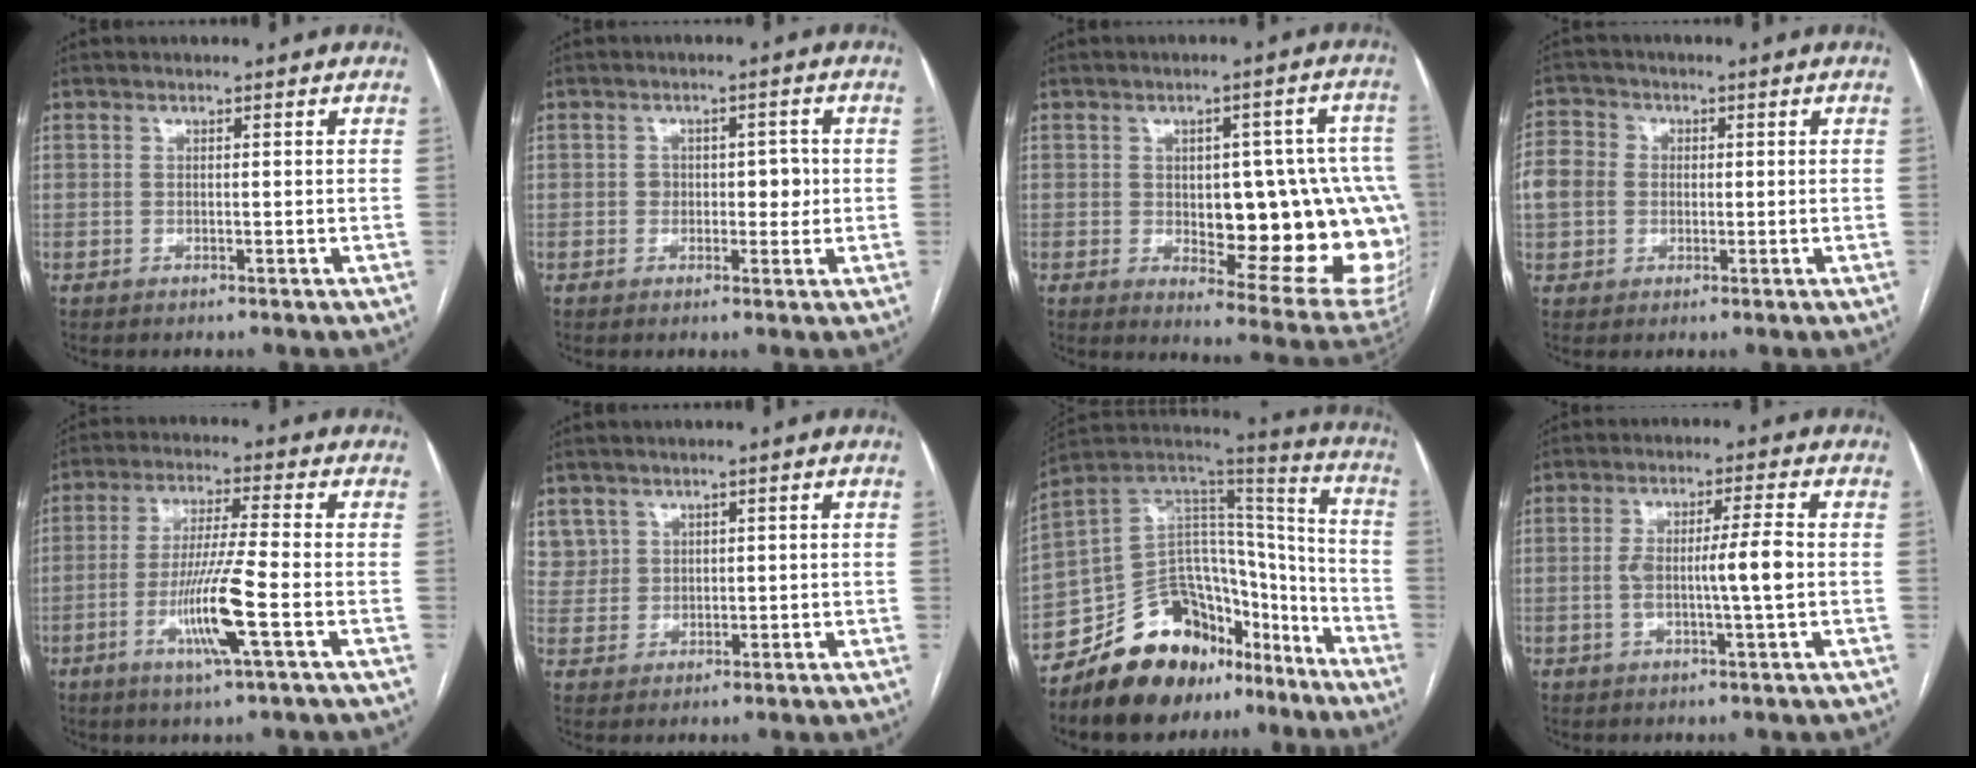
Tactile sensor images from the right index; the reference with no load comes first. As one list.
[{"total": 3.7, "force": [-0.1, 2.4, 2.8], "torque": [-0.030, 0.011, 0.001]}, {"total": 21.1, "force": [-1.7, 7.7, 19.6], "torque": [-0.156, 0.028, 0.006]}, {"total": 12.3, "force": [0.7, 11.2, 5.0], "torque": [-0.162, 0.044, 0.020]}, {"total": 10.1, "force": [-3.4, -0.6, 9.6], "torque": [-0.188, -0.013, -0.065]}, {"total": 5.1, "force": [2.8, 4.3, -0.1], "torque": [0.014, 0.009, 0.058]}, {"total": 21.7, "force": [-15.7, 11.6, 9.3], "torque": [-0.150, 0.076, -0.255]}, {"total": 6.5, "force": [-0.6, 0.0, 6.5], "torque": [-0.116, 0.006, -0.008]}]